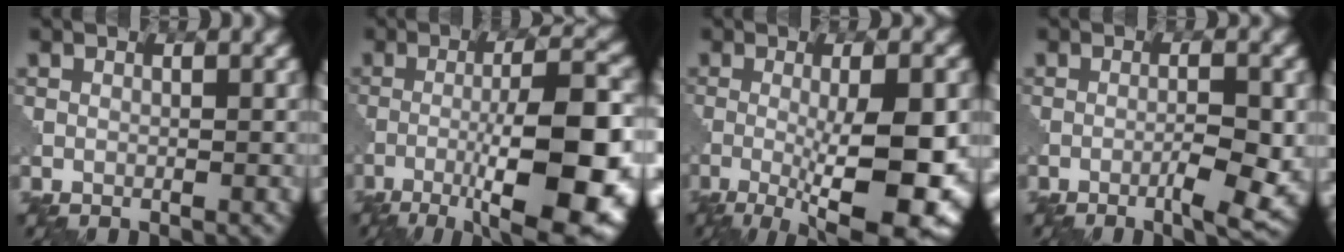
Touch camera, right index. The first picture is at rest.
{"total": 12.3, "force": [-4.5, 2.8, 11.1], "torque": [-0.170, 0.002, -0.071]}
{"total": 11.4, "force": [-2.7, 2.8, 10.7], "torque": [-0.164, -0.013, -0.035]}
{"total": 4.0, "force": [-1.6, 0.4, 3.6], "torque": [-0.062, 0.000, -0.025]}